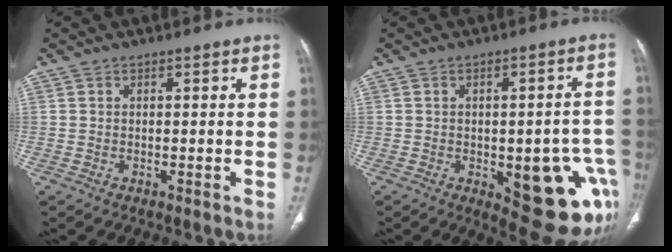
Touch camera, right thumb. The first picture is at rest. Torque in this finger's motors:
{"motor_torque": [2.17, 2.07, 1.07, -1.18, 0.35]}